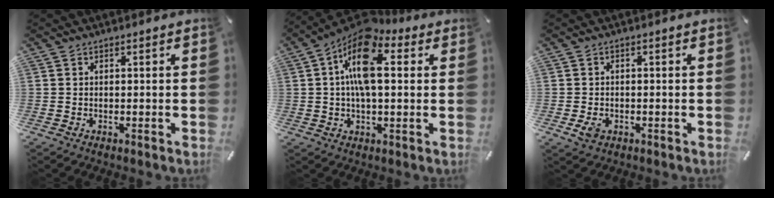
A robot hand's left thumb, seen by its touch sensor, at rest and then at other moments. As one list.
[{"total": 13.9, "force": [3.7, 6.8, 11.5], "torque": [-0.226, -0.015, 0.059]}, {"total": 2.8, "force": [-0.9, 1.9, 1.9], "torque": [-0.047, -0.001, -0.020]}]